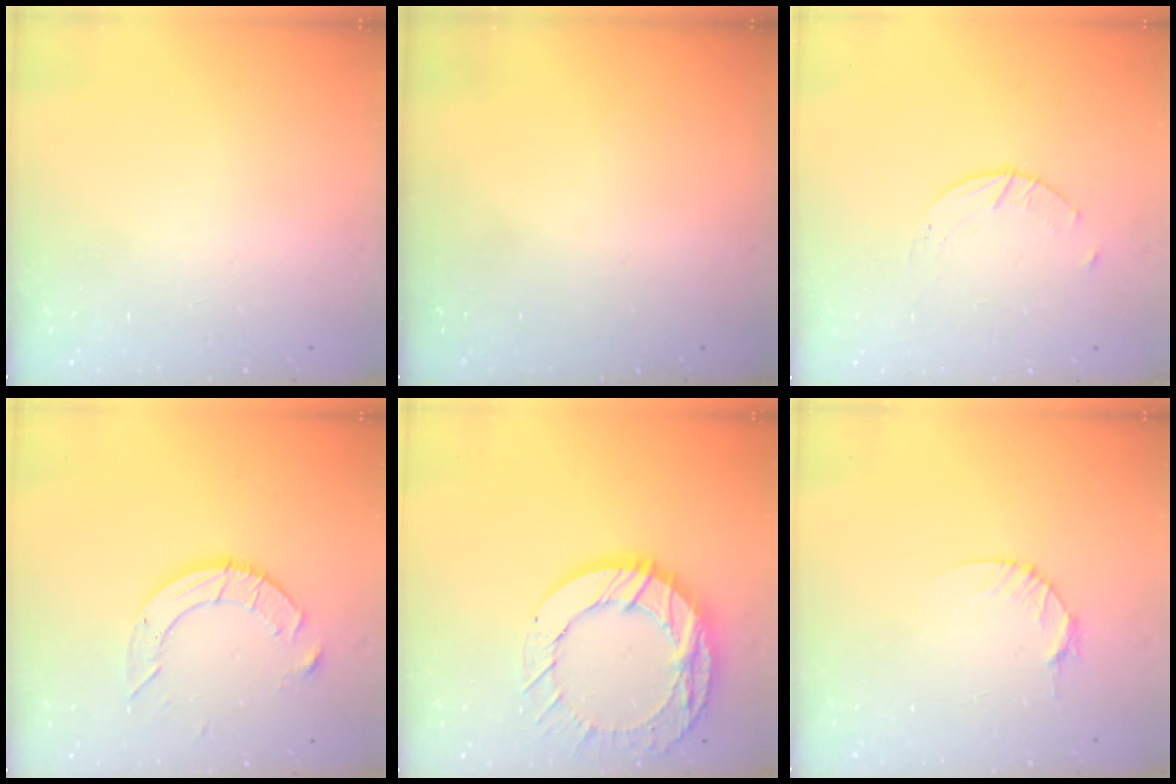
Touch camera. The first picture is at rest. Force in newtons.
{"total": 0.0}
{"total": 2.0, "press": 2.0, "slide": 0.3}
{"total": 9.8, "press": 9.8, "slide": 0.9}
{"total": 18.3, "press": 18.3, "slide": 1.6}
{"total": 4.7, "press": 4.7, "slide": 0.6}